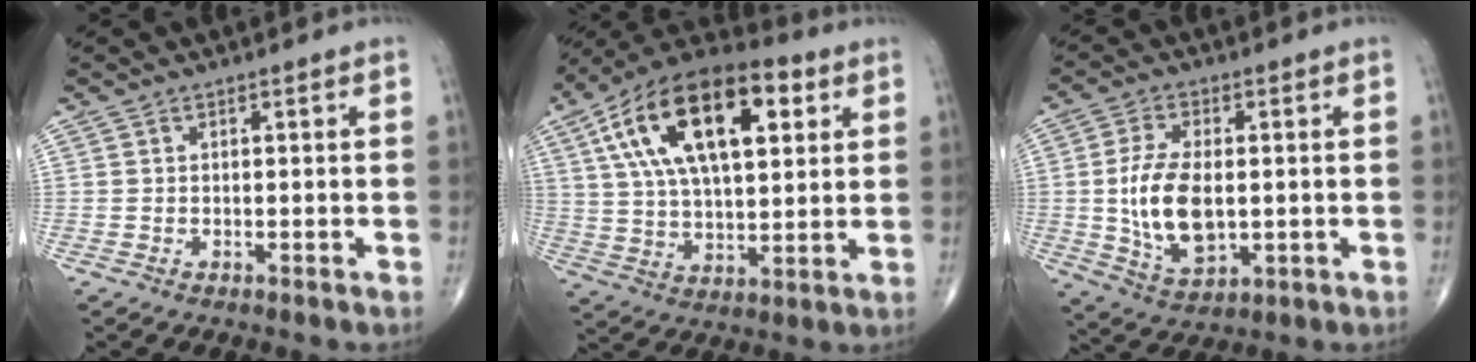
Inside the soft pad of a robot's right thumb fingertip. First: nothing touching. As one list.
[{"total": 23.8, "force": [8.2, 11.4, 19.3], "torque": [-0.329, 0.007, 0.133]}, {"total": 12.3, "force": [-0.3, 6.6, 10.4], "torque": [-0.195, -0.008, 0.004]}]